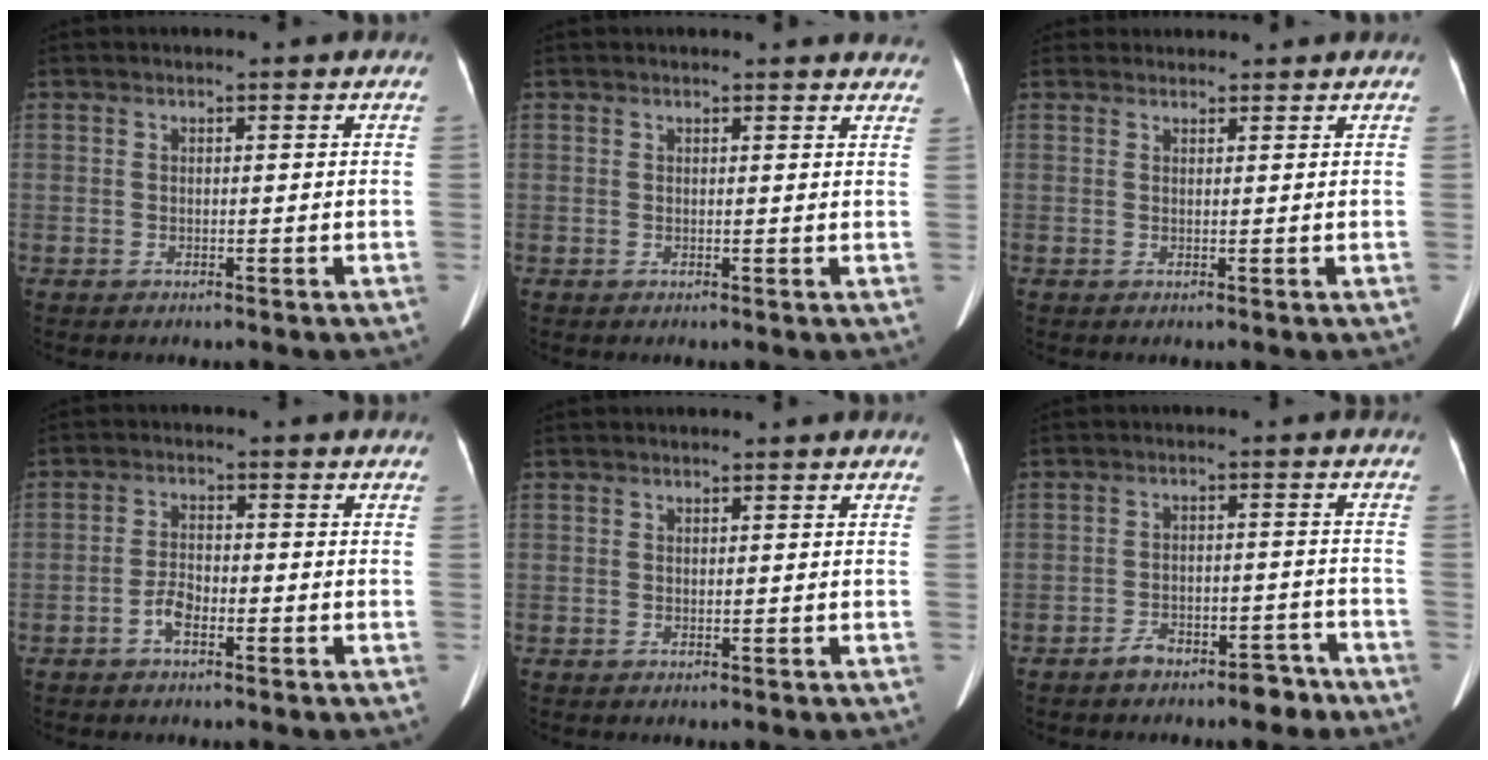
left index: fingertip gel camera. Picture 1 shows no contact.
{"total": 8.0, "force": [7.6, 1.7, 1.6], "torque": [0.003, -0.001, 0.056]}
{"total": 2.5, "force": [2.4, 0.5, 0.0], "torque": [-0.007, 0.020, 0.038]}
{"total": 3.5, "force": [-2.0, 1.3, 2.6], "torque": [-0.055, 0.003, -0.039]}
{"total": 0.0}
{"total": 5.9, "force": [-4.9, 2.5, 2.2], "torque": [-0.029, 0.021, -0.071]}